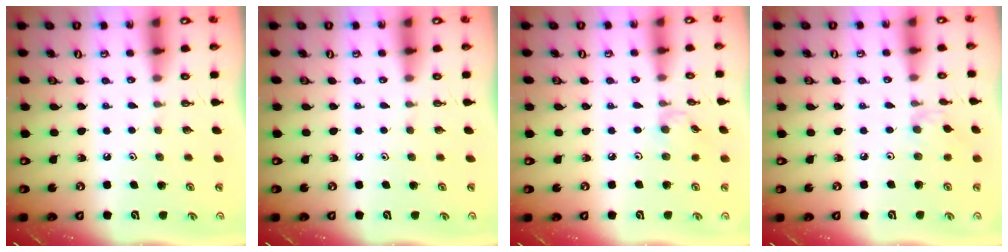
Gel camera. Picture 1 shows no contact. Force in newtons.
{"total": 0.0}
{"total": 1.8, "press": 1.8, "slide": 0.4}
{"total": 2.5, "press": 2.5, "slide": 0.4}